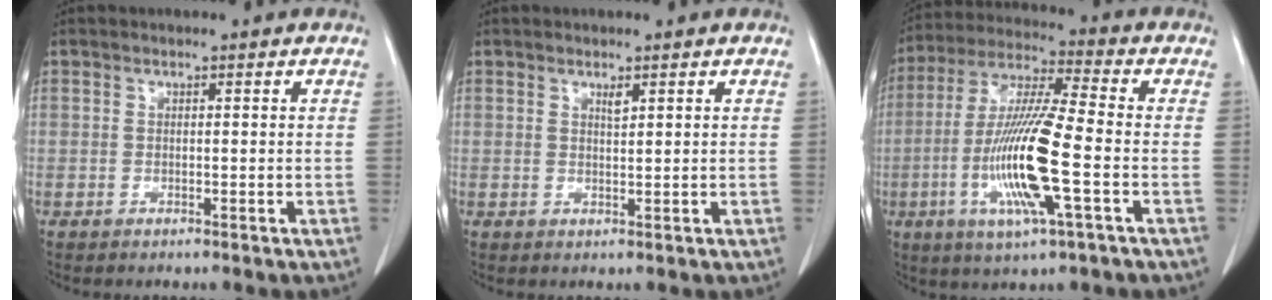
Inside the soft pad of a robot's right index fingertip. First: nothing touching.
{"total": 1.0, "force": [0.7, 0.2, 0.7], "torque": [-0.016, -0.006, 0.013]}
{"total": 14.9, "force": [-3.7, 0.7, 14.4], "torque": [-0.294, -0.014, -0.074]}